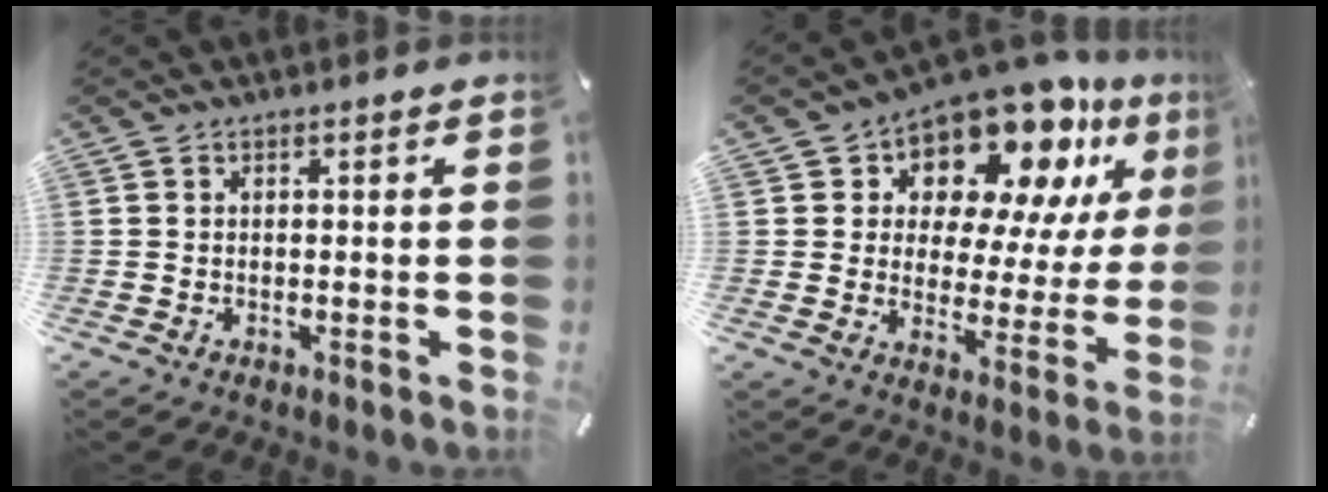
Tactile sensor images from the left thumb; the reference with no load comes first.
{"total": 15.3, "force": [11.6, 7.5, 6.6], "torque": [-0.106, -0.098, 0.199]}